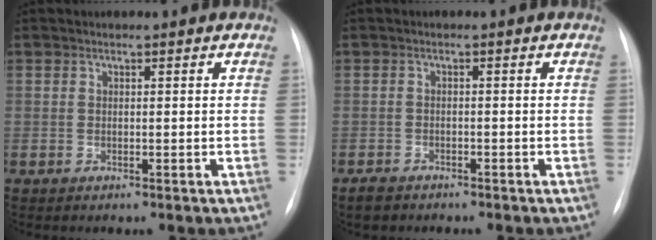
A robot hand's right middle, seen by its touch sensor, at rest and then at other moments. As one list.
[{"total": 2.4, "force": [-2.0, 1.2, 0.6], "torque": [-0.018, -0.001, -0.030]}]